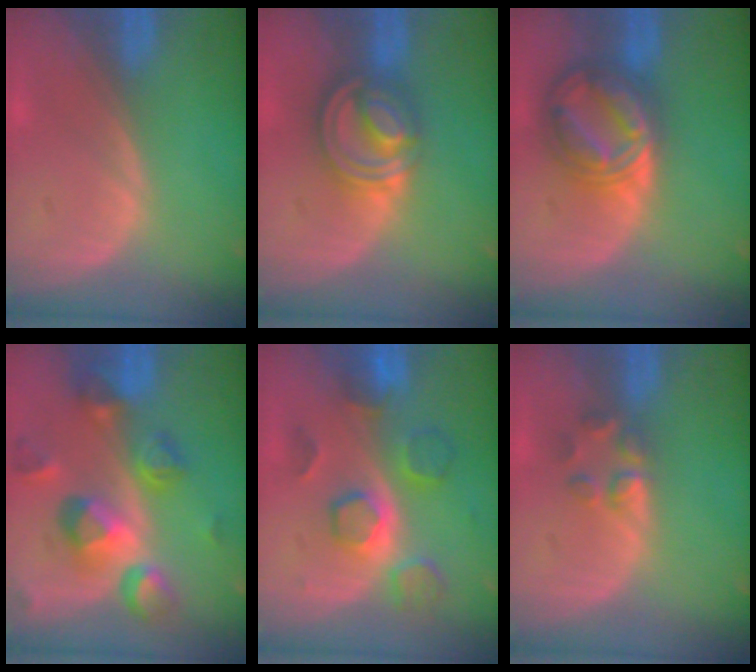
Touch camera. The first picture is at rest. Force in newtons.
{"total": 8.1, "press": 6.9, "slide": 4.3}
{"total": 8.8, "press": 8.7, "slide": 0.8}
{"total": 10.5, "press": 9.4, "slide": 4.7}
{"total": 8.4, "press": 7.6, "slide": 3.6}
{"total": 2.9, "press": 2.9, "slide": 0.3}